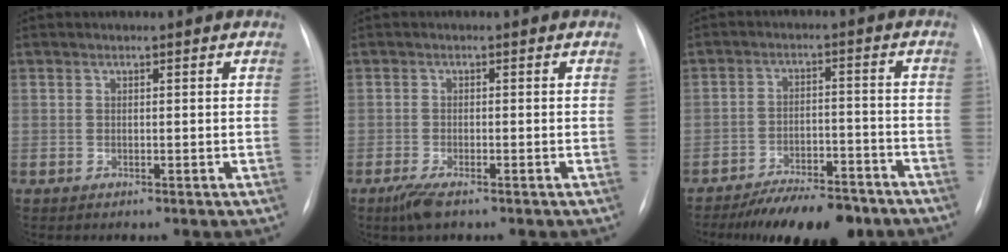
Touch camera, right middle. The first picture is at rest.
{"total": 3.2, "force": [-2.1, 0.7, 2.3], "torque": [-0.055, -0.008, -0.041]}
{"total": 11.7, "force": [-9.6, 3.8, 5.5], "torque": [-0.068, 0.007, -0.148]}